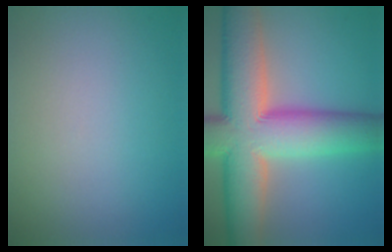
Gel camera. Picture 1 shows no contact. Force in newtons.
{"total": 14.2, "press": 14.2, "slide": 0.9}